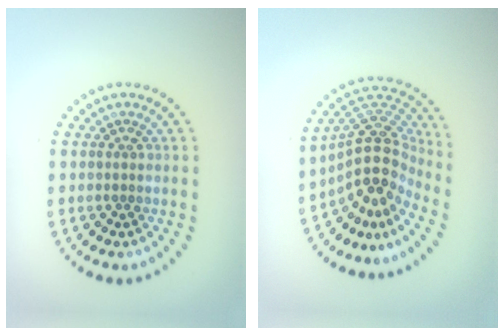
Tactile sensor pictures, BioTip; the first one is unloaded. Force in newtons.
{"total": 5.2, "press": 3.8, "slide": 3.6}